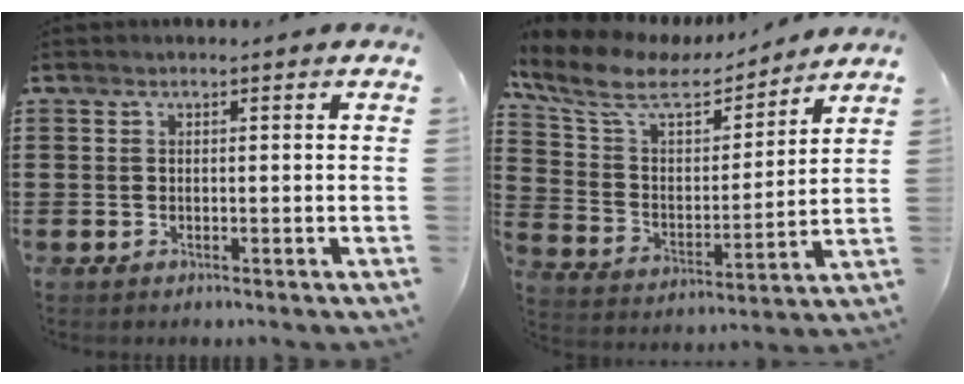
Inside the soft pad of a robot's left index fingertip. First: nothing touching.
{"total": 9.8, "force": [7.8, 3.2, 5.0], "torque": [-0.132, -0.040, 0.133]}